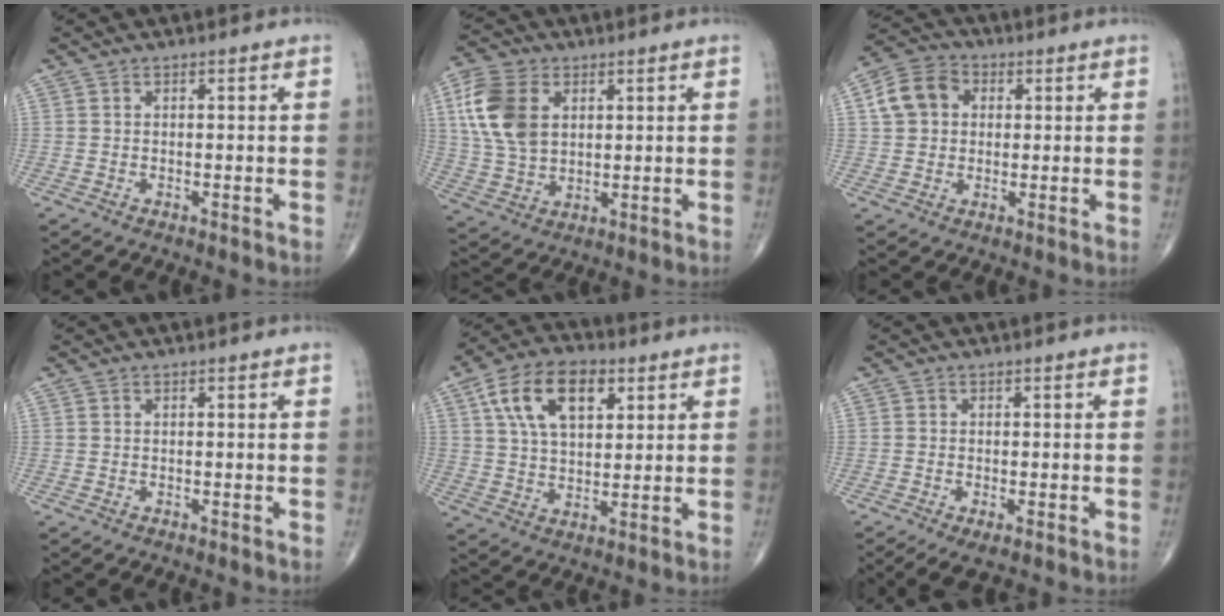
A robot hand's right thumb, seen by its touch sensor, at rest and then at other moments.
{"total": 13.0, "force": [3.9, 8.5, 9.0], "torque": [-0.180, -0.005, 0.081]}
{"total": 8.3, "force": [2.1, 6.3, 5.0], "torque": [-0.084, 0.012, 0.033]}
{"total": 0.0}
{"total": 14.1, "force": [5.6, 8.0, 10.2], "torque": [-0.158, -0.003, 0.097]}
{"total": 3.4, "force": [-1.7, 1.1, 2.8], "torque": [-0.060, -0.007, -0.030]}